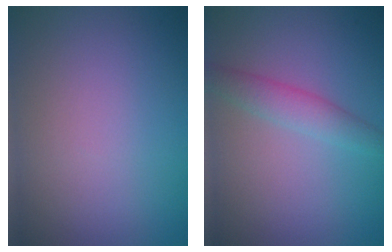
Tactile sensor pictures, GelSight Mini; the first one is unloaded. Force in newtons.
{"total": 2.5, "press": 2.5, "slide": 0.0}